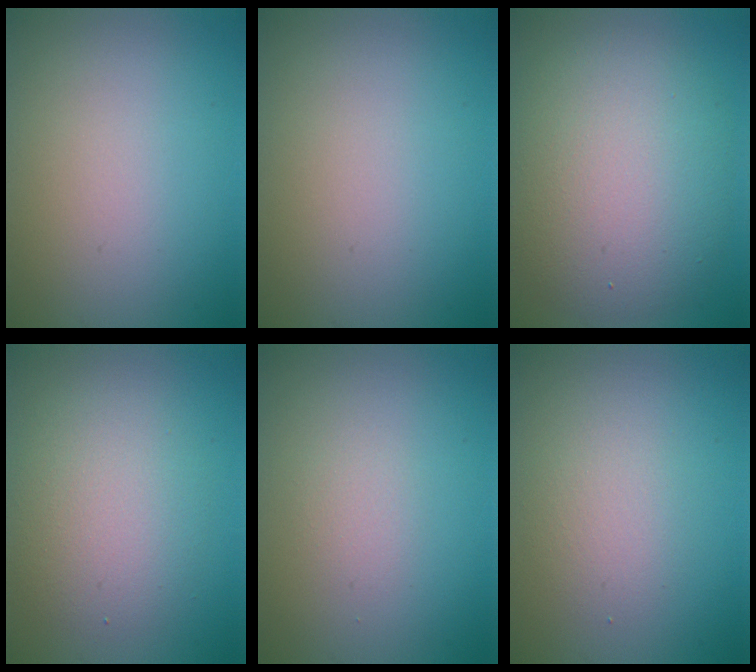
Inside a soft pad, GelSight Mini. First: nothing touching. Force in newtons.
{"total": 0.0}
{"total": 8.8, "press": 8.8, "slide": 0.5}
{"total": 4.0, "press": 4.0, "slide": 0.2}
{"total": 1.0, "press": 1.0, "slide": 0.0}
{"total": 2.1, "press": 2.1, "slide": 0.1}